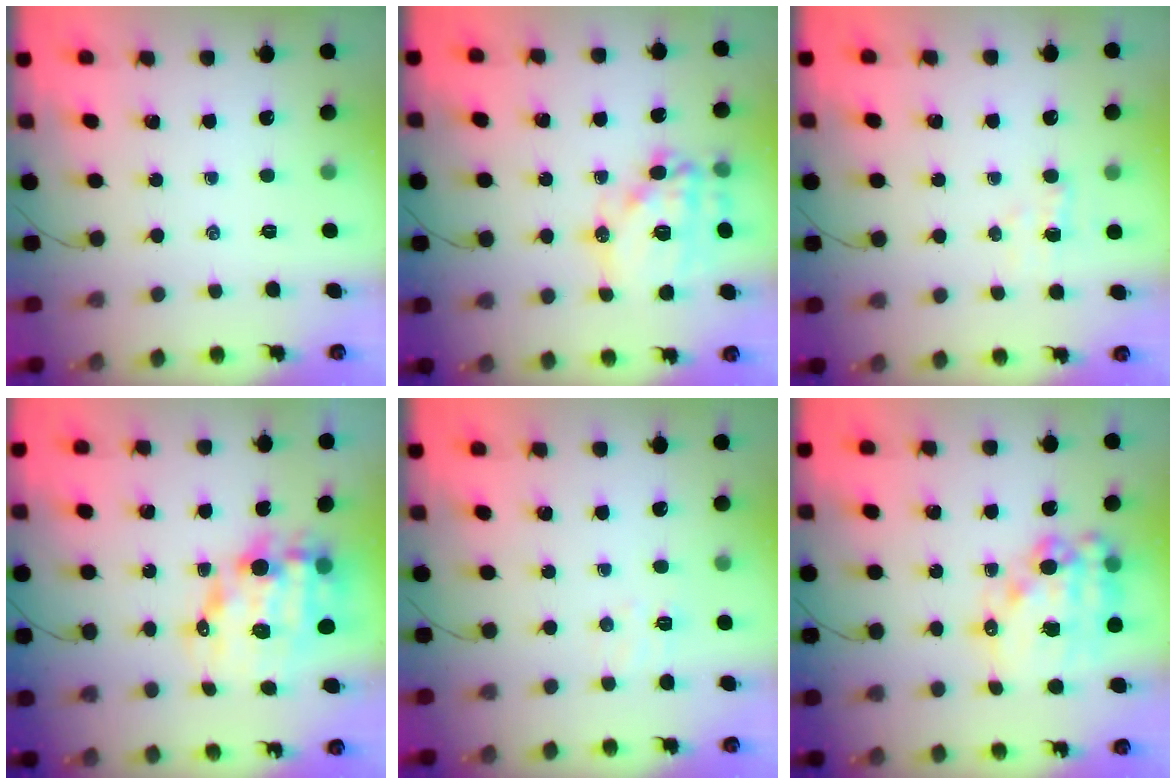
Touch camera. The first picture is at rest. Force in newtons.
{"total": 15.9, "press": 15.7, "slide": 2.6}
{"total": 2.7, "press": 2.6, "slide": 0.7}
{"total": 14.3, "press": 13.9, "slide": 3.2}
{"total": 5.0, "press": 4.8, "slide": 1.2}
{"total": 18.0, "press": 17.5, "slide": 3.8}